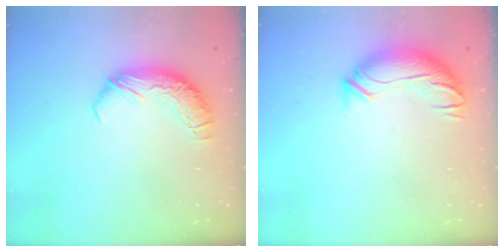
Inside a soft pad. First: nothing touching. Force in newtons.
{"total": 3.6, "press": 2.5, "slide": 2.7}